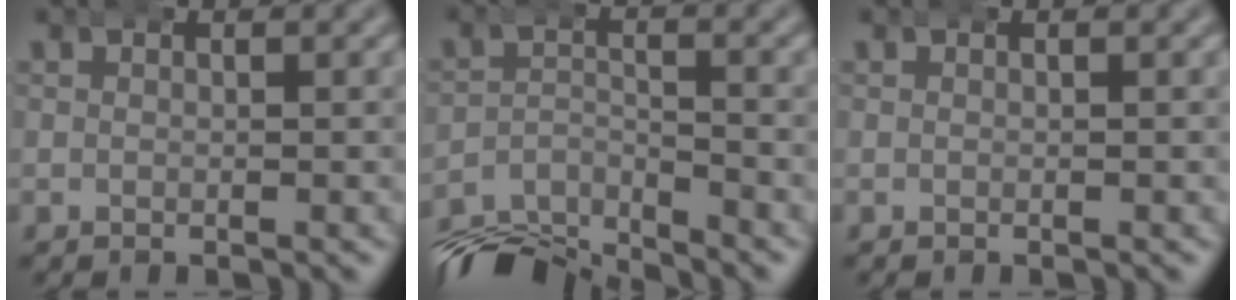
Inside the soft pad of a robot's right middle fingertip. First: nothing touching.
{"total": 7.3, "force": [-6.8, 2.1, 1.9], "torque": [-0.015, -0.011, -0.117]}
{"total": 0.0}